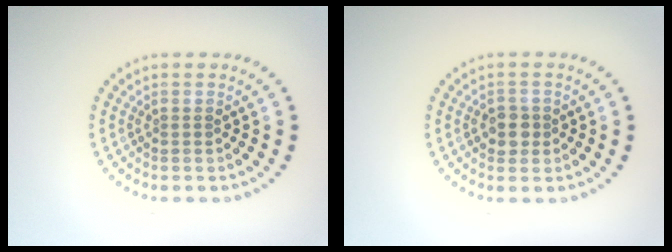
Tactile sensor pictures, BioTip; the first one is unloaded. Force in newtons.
{"total": 2.1, "press": 2.0, "slide": 0.6}